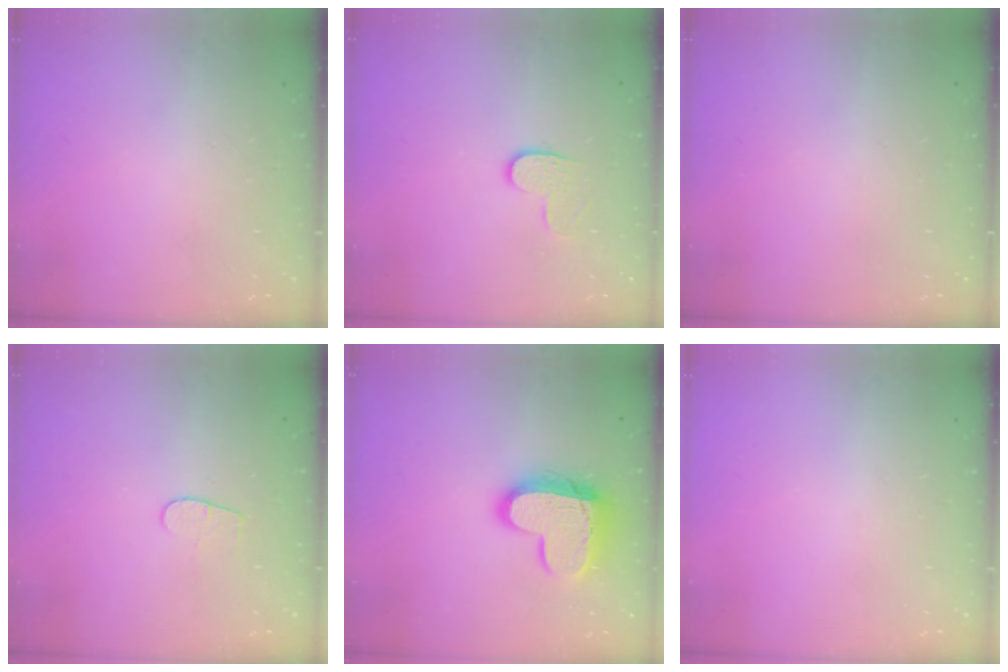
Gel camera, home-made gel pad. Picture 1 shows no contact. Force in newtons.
{"total": 4.7, "press": 4.7, "slide": 0.4}
{"total": 0.0}
{"total": 4.4, "press": 4.4, "slide": 0.3}
{"total": 14.9, "press": 14.9, "slide": 1.4}
{"total": 0.0}